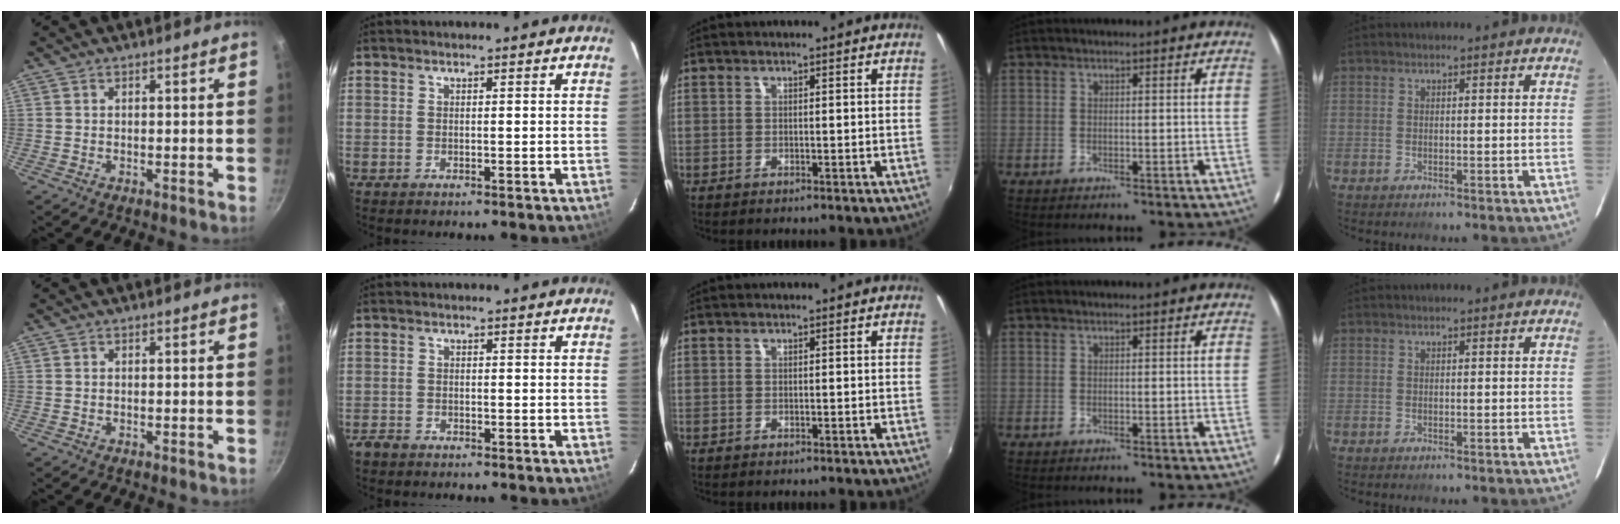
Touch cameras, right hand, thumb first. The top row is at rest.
{"index": {"total": 1.7, "force": [-1.4, 0.9, 0.4], "torque": [-0.012, 0.000, -0.027]}}